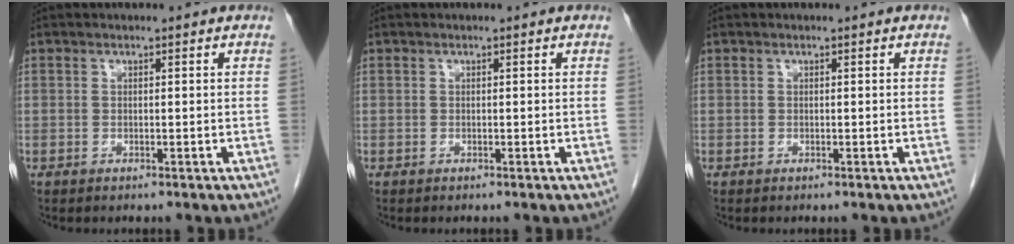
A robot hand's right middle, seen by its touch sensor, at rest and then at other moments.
{"total": 0.0}
{"total": 0.0}